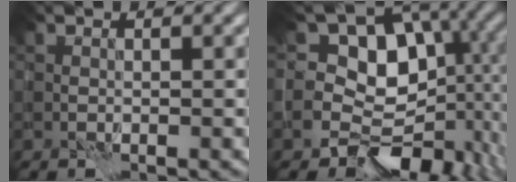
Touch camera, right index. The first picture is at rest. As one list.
[{"total": 11.2, "force": [-1.2, 8.7, 6.9], "torque": [-0.091, -0.006, -0.026]}]